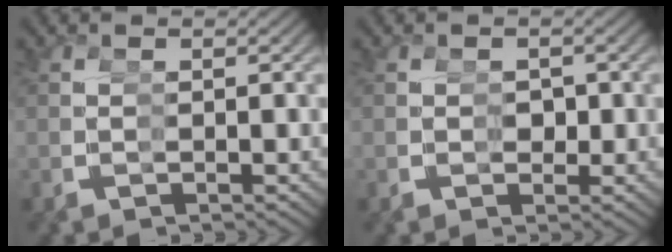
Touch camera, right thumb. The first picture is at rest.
{"total": 2.0, "force": [-0.1, 1.6, 1.2], "torque": [-0.017, -0.014, 0.004]}